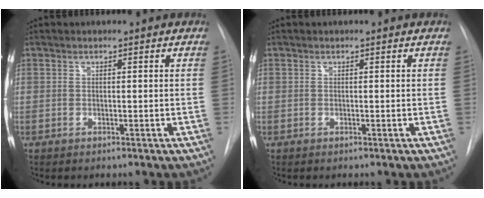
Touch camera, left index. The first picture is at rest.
{"total": 0.0}